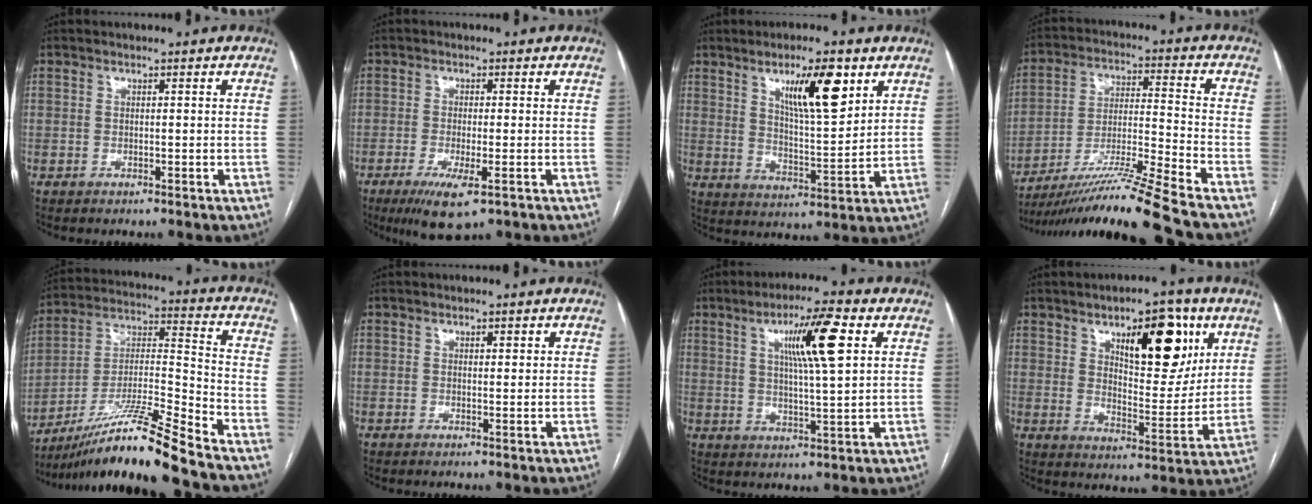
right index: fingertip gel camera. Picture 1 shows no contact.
{"total": 6.3, "force": [-3.2, 1.3, 5.3], "torque": [-0.092, -0.016, -0.049]}
{"total": 11.1, "force": [5.8, 2.1, 9.3], "torque": [-0.154, -0.004, 0.099]}
{"total": 17.4, "force": [-14.8, -2.9, 8.7], "torque": [-0.163, -0.012, -0.259]}
{"total": 16.7, "force": [-13.6, -2.1, 9.3], "torque": [-0.172, -0.004, -0.246]}
{"total": 1.2, "force": [0.7, 0.4, 0.9], "torque": [-0.013, 0.002, 0.010]}
{"total": 10.6, "force": [4.0, 0.5, 9.9], "torque": [-0.165, 0.007, 0.063]}
{"total": 14.2, "force": [7.0, 5.2, 11.3], "torque": [-0.155, 0.001, 0.110]}